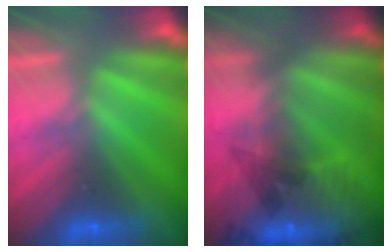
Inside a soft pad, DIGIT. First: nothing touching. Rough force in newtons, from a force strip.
{"total": 9.0}